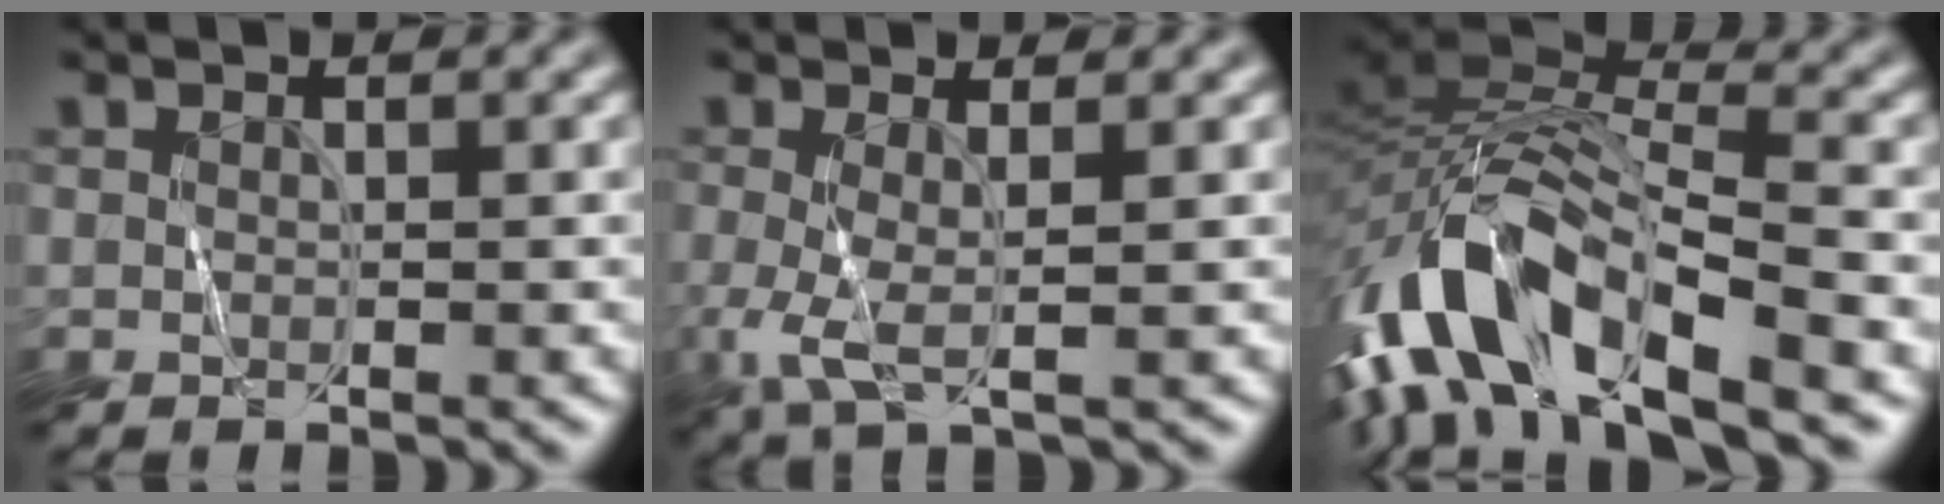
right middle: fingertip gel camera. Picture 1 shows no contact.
{"total": 2.6, "force": [-0.5, 0.4, 2.5], "torque": [-0.063, -0.001, -0.013]}
{"total": 13.5, "force": [-6.8, 5.2, 10.4], "torque": [-0.199, 0.016, -0.130]}